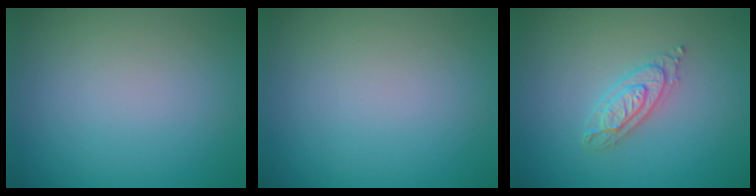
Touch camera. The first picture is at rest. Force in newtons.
{"total": 0.0}
{"total": 2.3, "press": 2.2, "slide": 0.5}